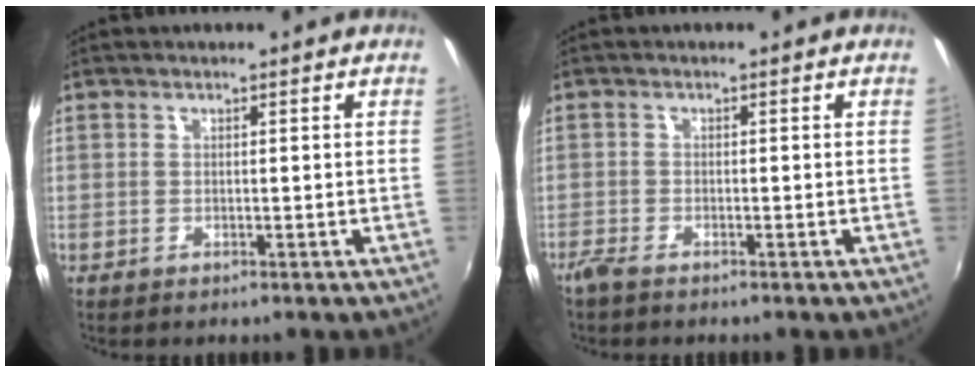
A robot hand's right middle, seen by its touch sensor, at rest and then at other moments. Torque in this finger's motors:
{"motor_torque": [1.11, -1.03, 0.65, 0.21]}